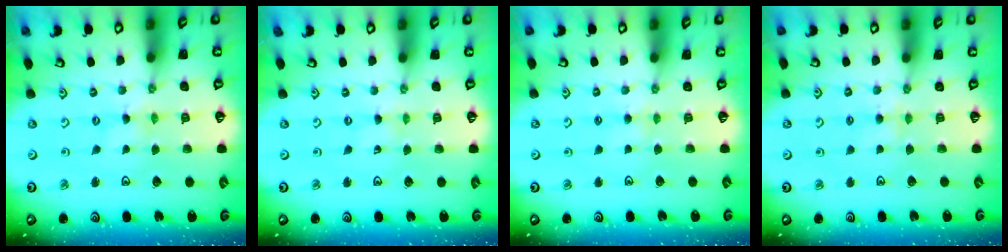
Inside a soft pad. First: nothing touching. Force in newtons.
{"total": 0.0}
{"total": 2.9, "press": 2.8, "slide": 0.6}
{"total": 3.4, "press": 3.3, "slide": 0.6}